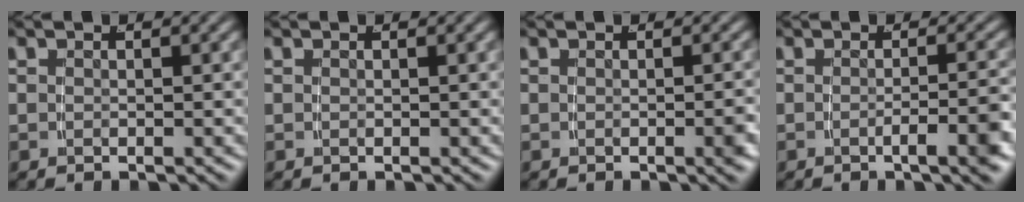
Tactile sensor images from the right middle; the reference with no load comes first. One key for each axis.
{"total": 0.0}
{"total": 1.1, "fx": -0.4, "fy": -0.2, "fz": 0.9, "tx": -0.008, "ty": 0.006, "tz": -0.009}
{"total": 3.3, "fx": -1.8, "fy": -0.3, "fz": 2.7, "tx": -0.031, "ty": 0.003, "tz": -0.034}